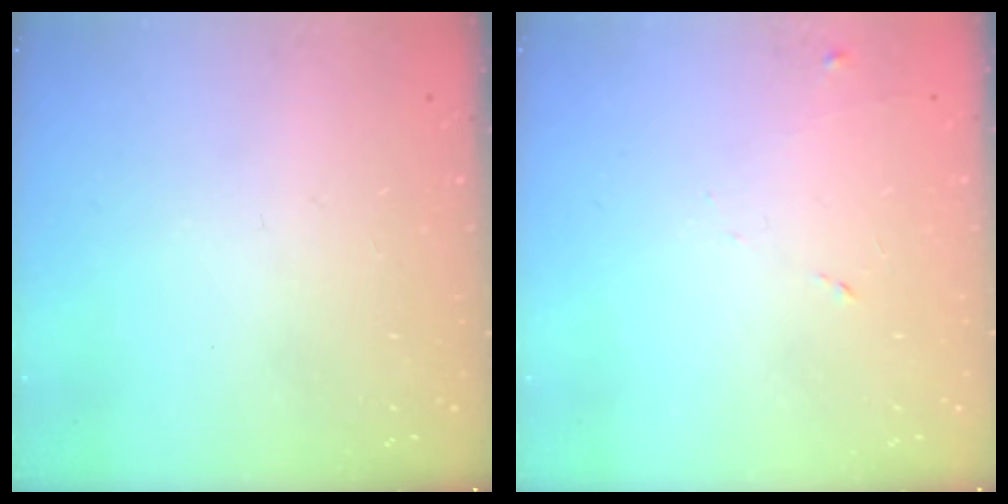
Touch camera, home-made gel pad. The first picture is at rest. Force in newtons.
{"total": 6.1, "press": 6.1, "slide": 0.6}